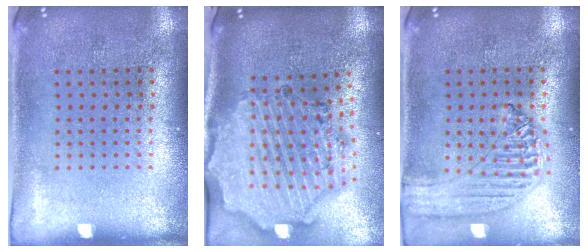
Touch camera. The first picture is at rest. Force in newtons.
{"total": 2.7, "press": 2.5, "slide": 1.1}
{"total": 1.2, "press": 1.2, "slide": 0.1}